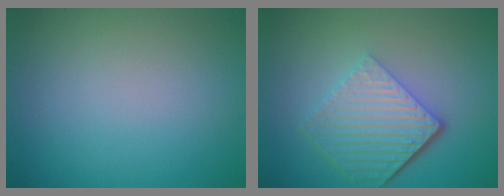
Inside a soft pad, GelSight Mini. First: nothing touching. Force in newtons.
{"total": 6.0, "press": 4.2, "slide": 4.3}